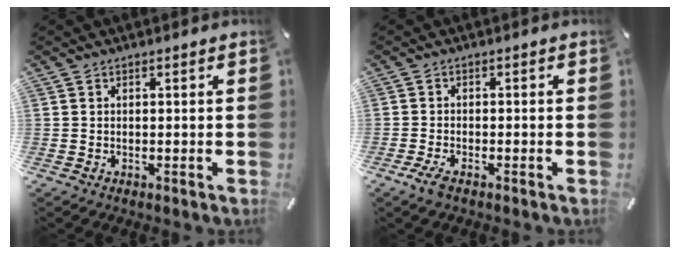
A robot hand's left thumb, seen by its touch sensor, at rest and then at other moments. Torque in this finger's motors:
{"motor_torque": [-0.03, 0.03, 0.02, 0.02, 0.00]}